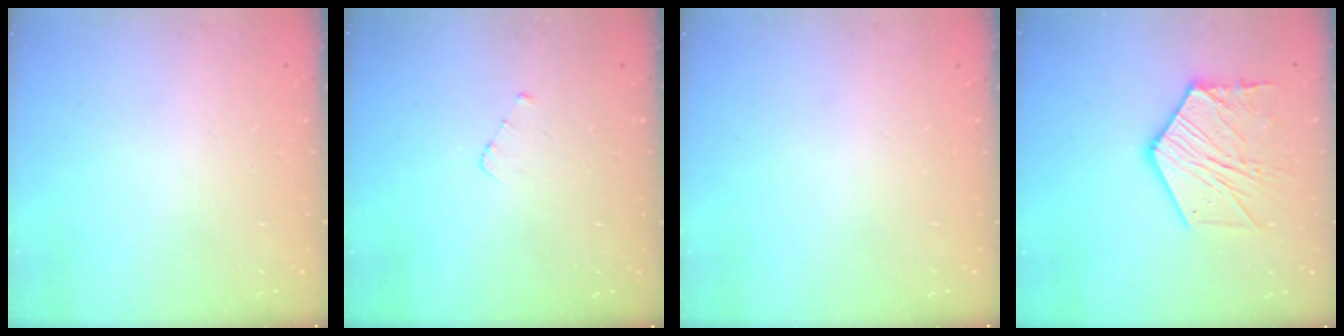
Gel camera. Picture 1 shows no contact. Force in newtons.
{"total": 2.9, "press": 2.9, "slide": 0.2}
{"total": 0.0}
{"total": 14.4, "press": 14.4, "slide": 1.1}